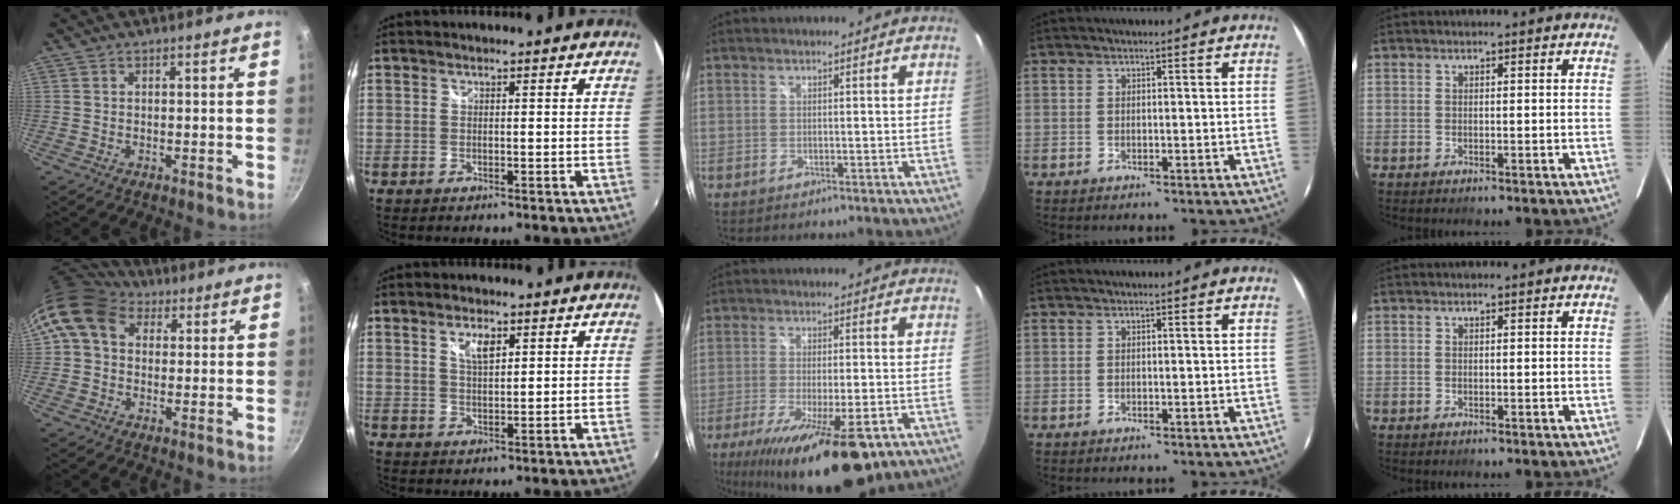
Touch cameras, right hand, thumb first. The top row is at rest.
{"thumb": {"total": 10.7, "force": [4.1, 8.0, 5.9], "torque": [-0.093, 0.009, 0.057]}, "index": {"total": 3.7, "force": [1.8, 1.6, 2.8], "torque": [-0.047, 0.001, 0.032]}, "middle": {"total": 19.5, "force": [-12.1, 5.9, 14.1], "torque": [-0.256, -0.057, -0.183]}}